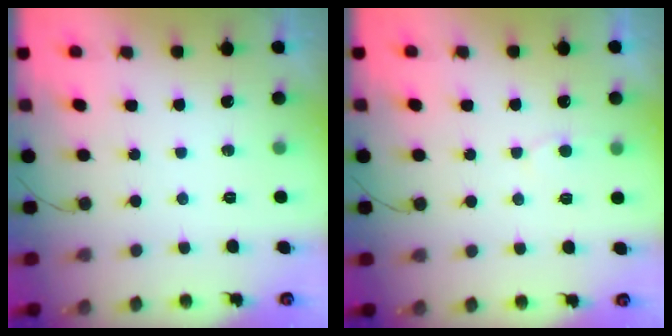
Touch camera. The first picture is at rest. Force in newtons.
{"total": 4.2, "press": 4.2, "slide": 0.4}